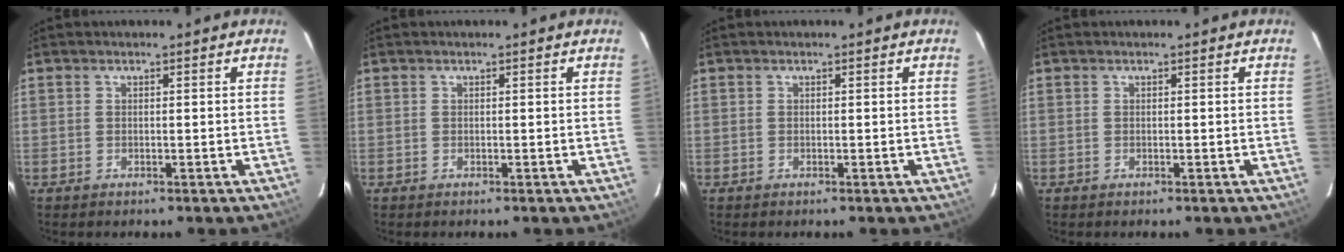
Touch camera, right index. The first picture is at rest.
{"total": 0.0}
{"total": 0.0}
{"total": 0.0}